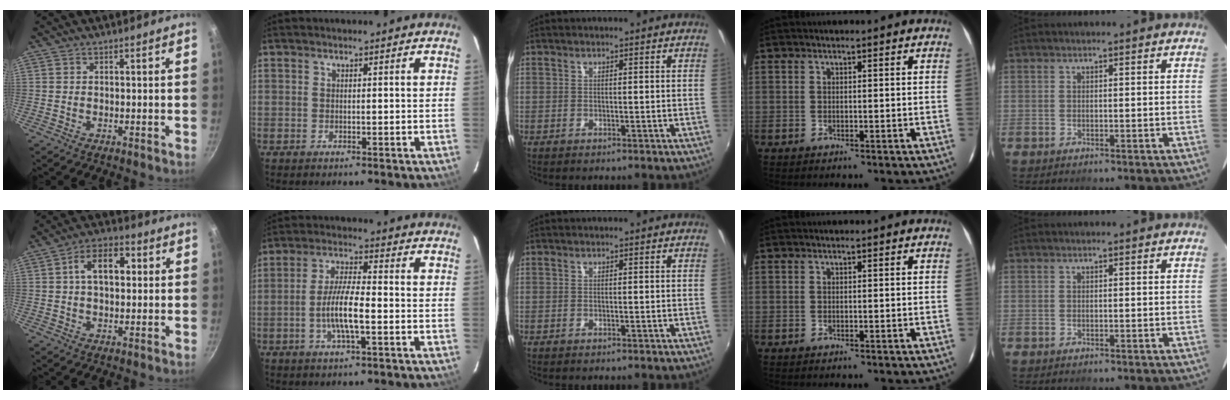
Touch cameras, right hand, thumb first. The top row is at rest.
{"thumb": {"total": 9.7, "force": [1.7, 5.9, 7.5], "torque": [-0.095, 0.018, 0.018]}, "index": {"total": 7.7, "force": [-2.3, 1.3, 7.3], "torque": [-0.143, 0.002, -0.045]}}